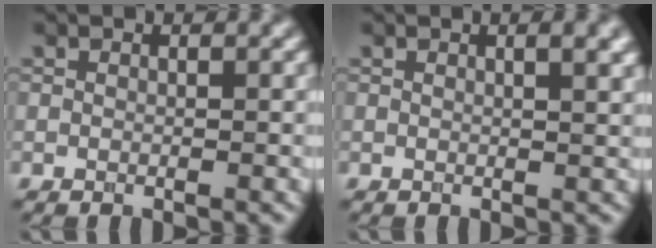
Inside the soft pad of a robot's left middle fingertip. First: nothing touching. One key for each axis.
{"total": 3.0, "fx": 1.2, "fy": 1.0, "fz": 2.5, "tx": -0.019, "ty": 0.004, "tz": 0.013}